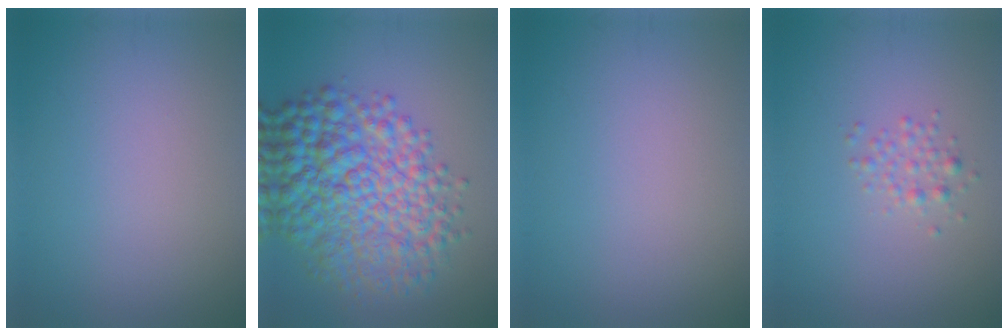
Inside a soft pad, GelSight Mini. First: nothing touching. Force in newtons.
{"total": 10.1, "press": 10.1, "slide": 0.1}
{"total": 0.0}
{"total": 1.4, "press": 1.4, "slide": 0.1}